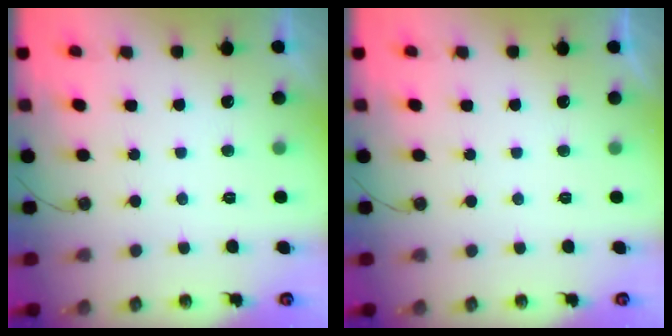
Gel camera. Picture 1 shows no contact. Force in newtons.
{"total": 0.0}